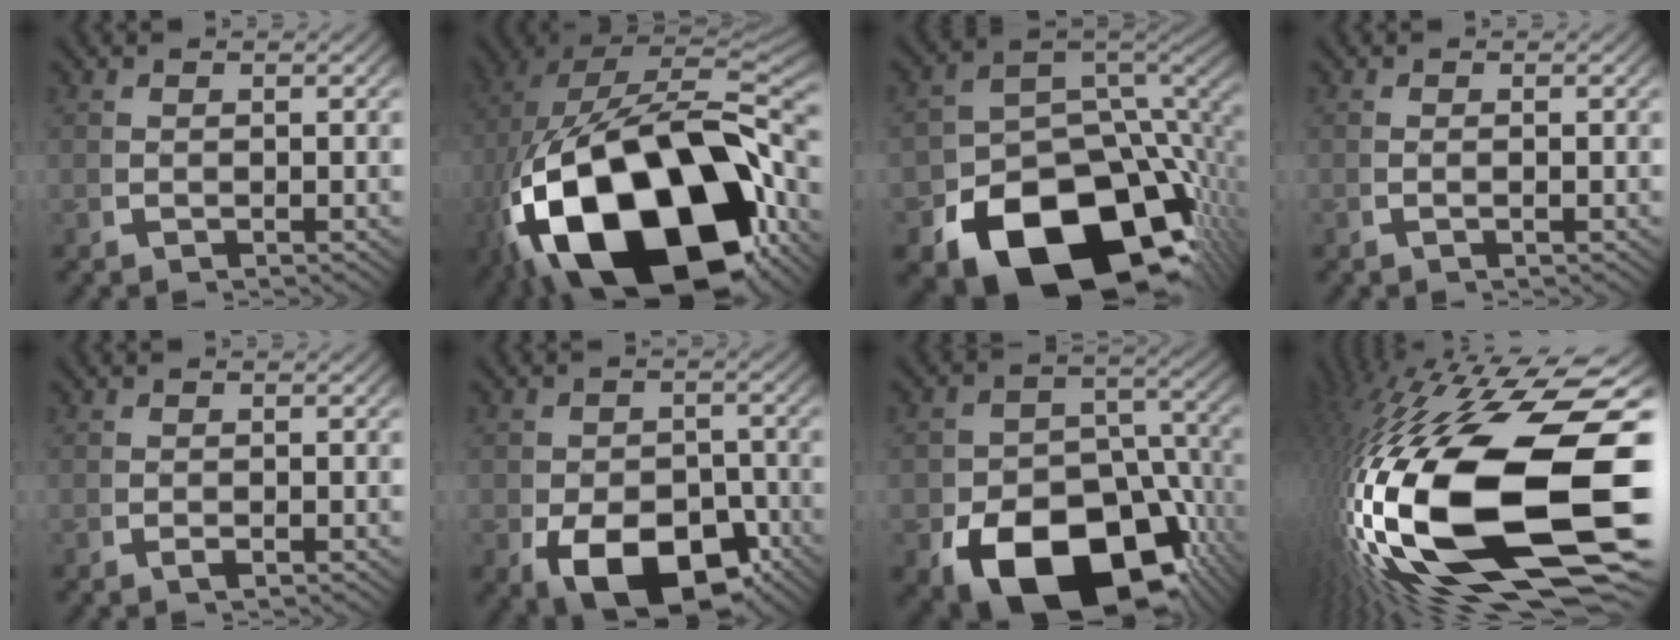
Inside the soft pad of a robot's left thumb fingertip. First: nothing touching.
{"total": 28.0, "force": [-6.0, 16.6, 21.8], "torque": [-0.405, -0.093, -0.046]}
{"total": 21.8, "force": [-8.8, 13.4, 14.8], "torque": [-0.240, -0.072, -0.108]}
{"total": 0.6, "force": [-0.2, -0.1, 0.6], "torque": [-0.013, -0.001, -0.003]}
{"total": 0.7, "force": [-0.3, 0.3, 0.5], "torque": [-0.013, -0.003, -0.005]}
{"total": 10.0, "force": [-4.5, 6.0, 6.6], "torque": [-0.118, -0.060, -0.043]}
{"total": 18.4, "force": [-7.8, 11.4, 12.1], "torque": [-0.196, -0.078, -0.084]}
{"total": 24.9, "force": [-2.3, 12.7, 21.3], "torque": [-0.457, -0.077, 0.021]}